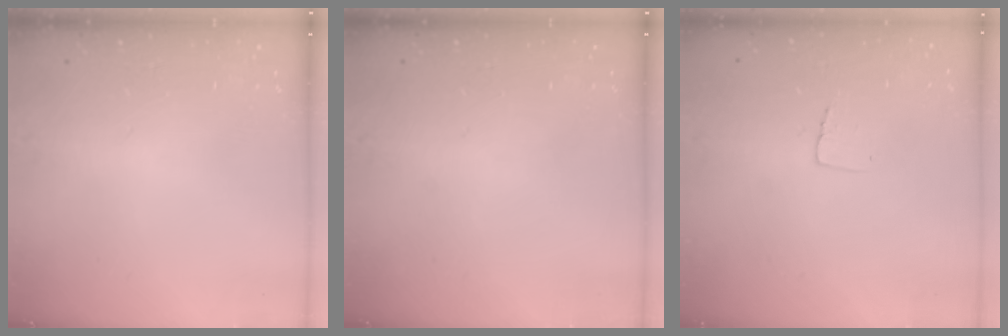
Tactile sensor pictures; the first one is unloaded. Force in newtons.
{"total": 0.0}
{"total": 4.0, "press": 4.0, "slide": 0.3}